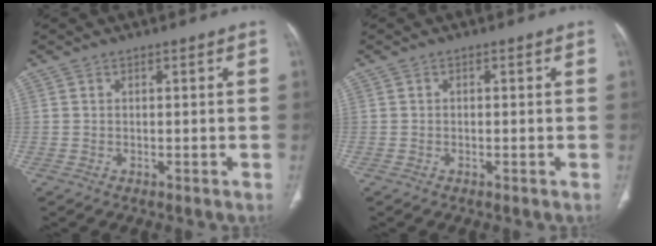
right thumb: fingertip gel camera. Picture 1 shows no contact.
{"total": 0.0}